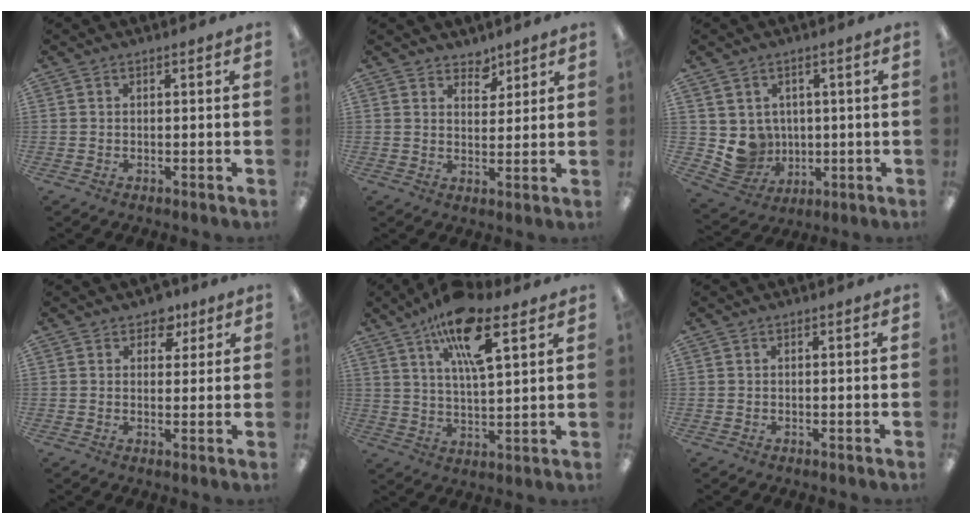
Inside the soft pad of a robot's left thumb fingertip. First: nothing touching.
{"total": 4.6, "force": [3.8, 2.4, 0.7], "torque": [0.007, -0.026, 0.065]}
{"total": 7.3, "force": [1.9, 7.0, 0.7], "torque": [-0.032, -0.014, 0.050]}
{"total": 4.8, "force": [3.2, 3.2, 1.6], "torque": [-0.010, -0.012, 0.055]}
{"total": 15.4, "force": [9.1, 5.4, 11.3], "torque": [-0.192, -0.029, 0.153]}
{"total": 0.0}